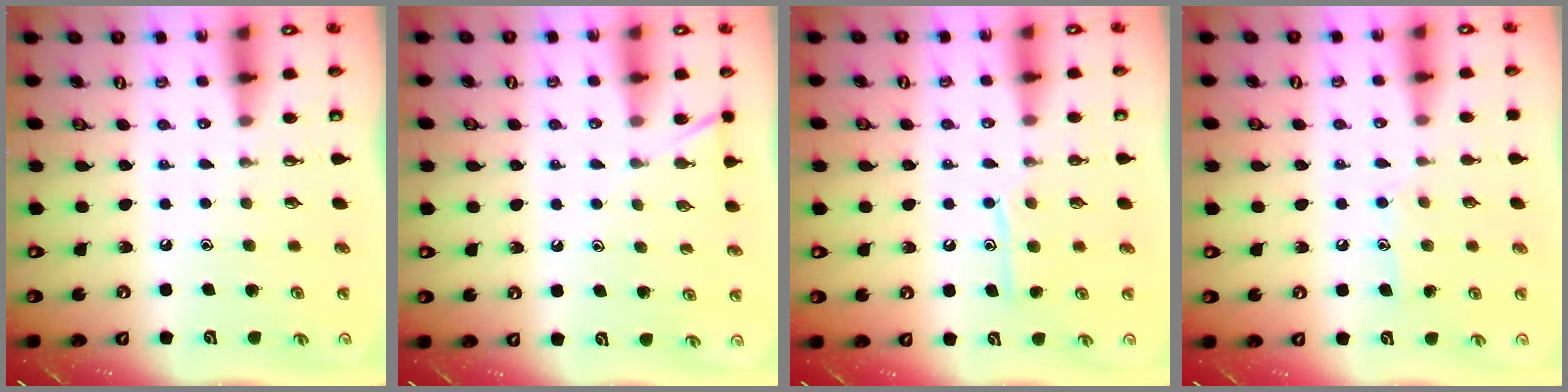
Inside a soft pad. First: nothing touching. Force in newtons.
{"total": 3.9, "press": 3.9, "slide": 0.5}
{"total": 8.5, "press": 8.5, "slide": 0.6}
{"total": 7.1, "press": 7.1, "slide": 0.6}